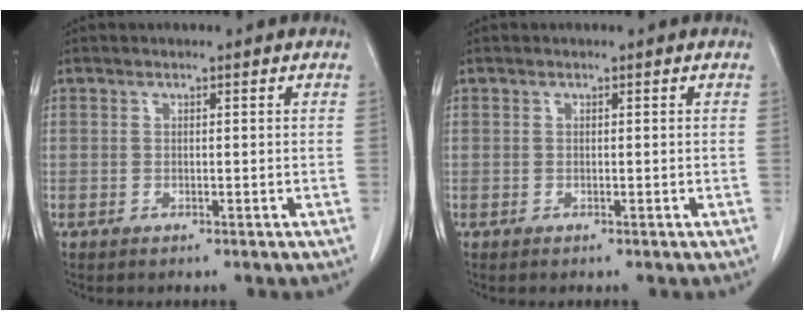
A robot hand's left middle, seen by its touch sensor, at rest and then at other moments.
{"total": 0.0}